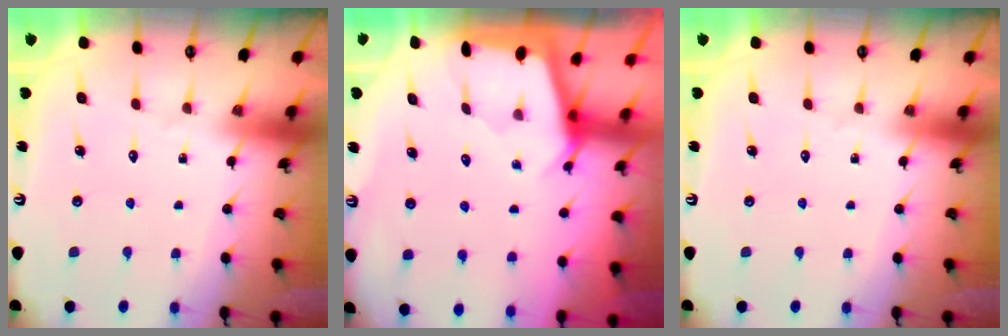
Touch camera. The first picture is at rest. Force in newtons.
{"total": 2.2, "press": 2.2, "slide": 0.3}
{"total": 0.0}